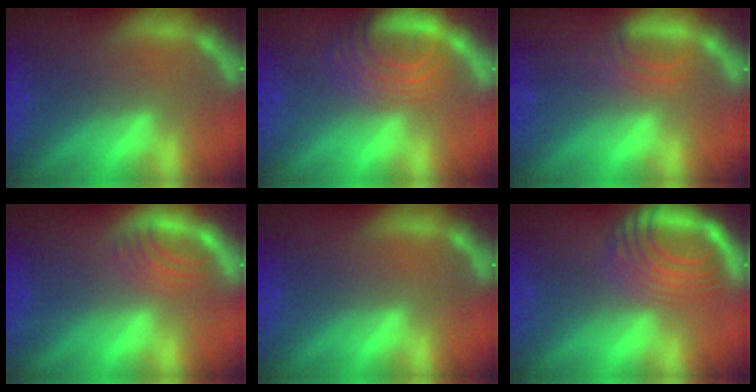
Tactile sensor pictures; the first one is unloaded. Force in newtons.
{"total": 7.0}
{"total": 2.5}
{"total": 2.9}
{"total": 0.0}
{"total": 8.5}